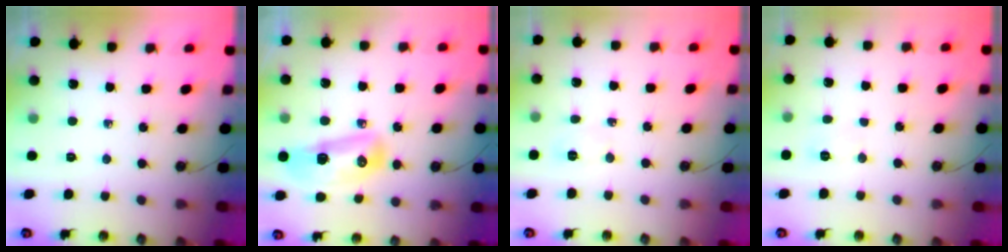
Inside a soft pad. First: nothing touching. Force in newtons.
{"total": 14.2, "press": 12.9, "slide": 6.0}
{"total": 3.3, "press": 3.2, "slide": 0.9}
{"total": 4.5, "press": 4.4, "slide": 0.5}